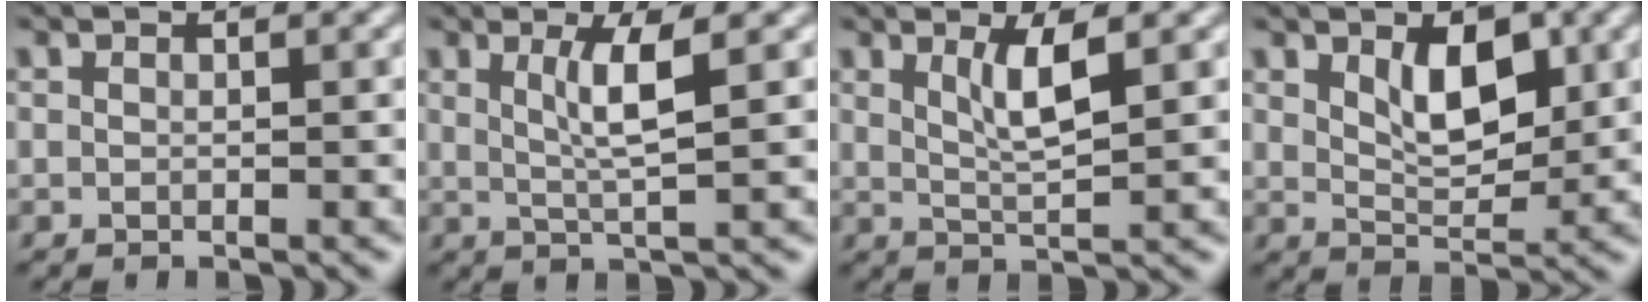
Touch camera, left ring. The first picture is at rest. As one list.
[{"total": 3.4, "force": [1.1, 0.5, 3.2], "torque": [-0.058, -0.002, 0.022]}, {"total": 3.1, "force": [1.3, 0.6, 2.8], "torque": [-0.050, -0.005, 0.027]}, {"total": 4.1, "force": [1.5, 2.1, 3.1], "torque": [-0.053, -0.004, 0.026]}]